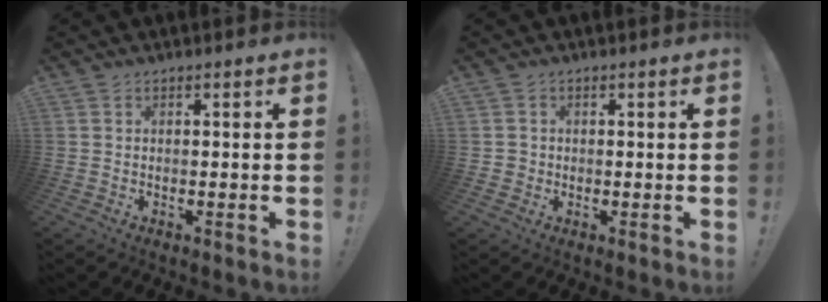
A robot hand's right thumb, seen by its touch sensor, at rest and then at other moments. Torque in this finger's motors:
{"motor_torque": [0.03, -0.16, 0.15, -0.02, -0.01]}